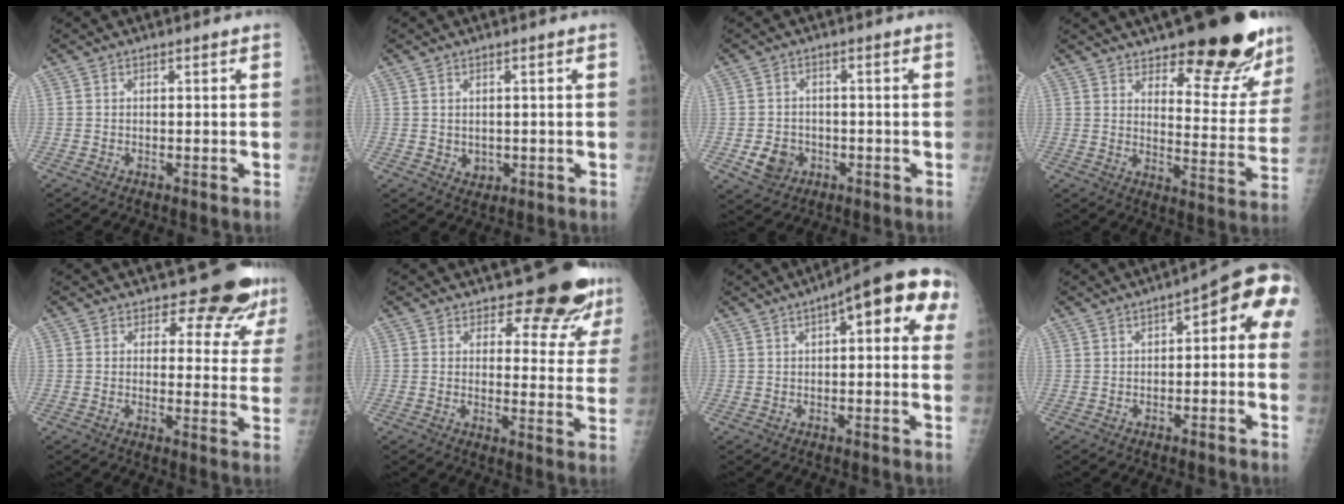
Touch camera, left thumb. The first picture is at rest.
{"total": 2.0, "force": [0.1, 1.8, 0.7], "torque": [-0.006, -0.004, 0.009]}
{"total": 5.1, "force": [-1.8, 4.3, 2.1], "torque": [-0.025, 0.006, -0.027]}
{"total": 21.4, "force": [15.5, 7.3, 12.8], "torque": [-0.116, -0.104, 0.203]}
{"total": 9.2, "force": [8.3, 3.6, 1.8], "torque": [0.018, -0.063, 0.084]}
{"total": 11.1, "force": [9.8, 3.9, 3.6], "torque": [-0.008, -0.082, 0.110]}
{"total": 14.1, "force": [4.9, 5.2, 12.2], "torque": [-0.127, 0.020, 0.050]}
{"total": 8.6, "force": [0.7, 3.9, 7.7], "torque": [-0.064, 0.034, -0.006]}